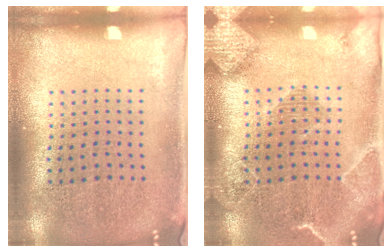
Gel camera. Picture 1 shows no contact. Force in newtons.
{"total": 2.2, "press": 2.1, "slide": 0.8}